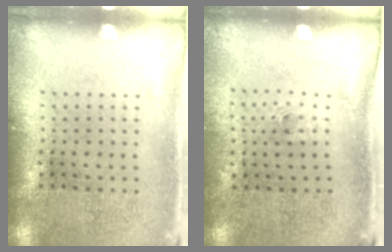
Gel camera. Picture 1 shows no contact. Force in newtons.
{"total": 0.5, "press": 0.3, "slide": 0.4}